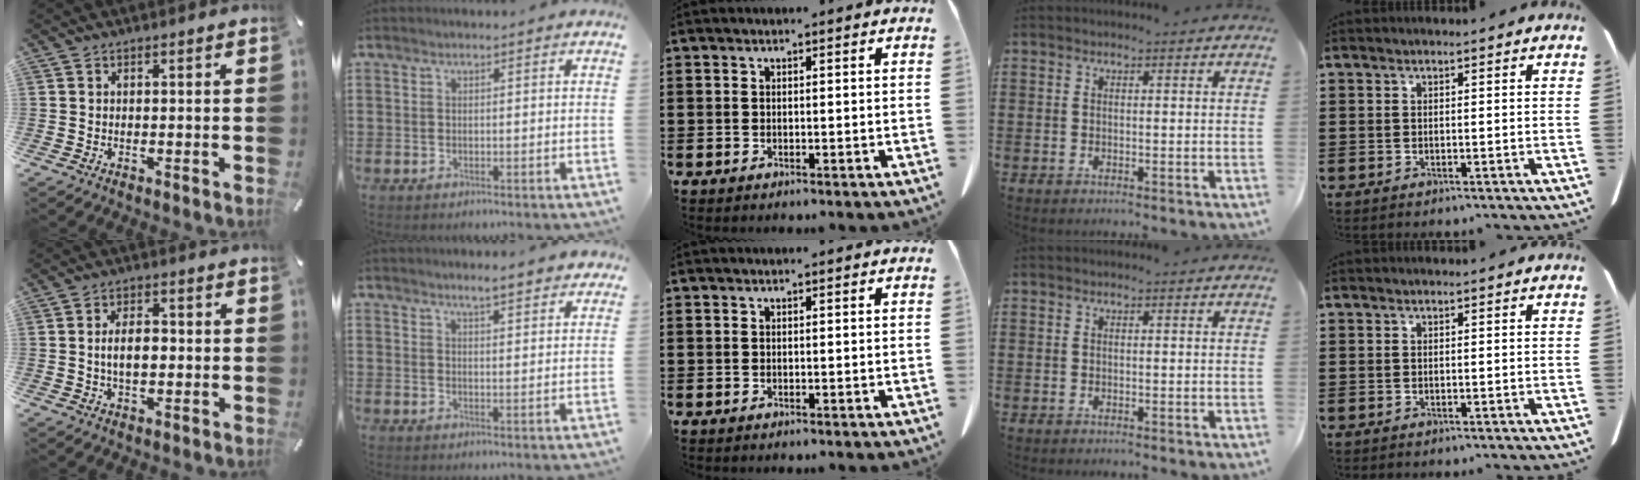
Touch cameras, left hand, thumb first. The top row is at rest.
{"thumb": {"total": 6.0, "force": [-0.4, 3.4, 4.9], "torque": [-0.081, 0.001, -0.013]}, "index": {"total": 3.4, "force": [3.2, 0.2, 1.1], "torque": [-0.031, -0.003, 0.057]}}